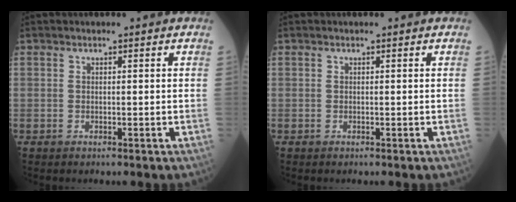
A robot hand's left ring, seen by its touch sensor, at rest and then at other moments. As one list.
[{"total": 0.0}]